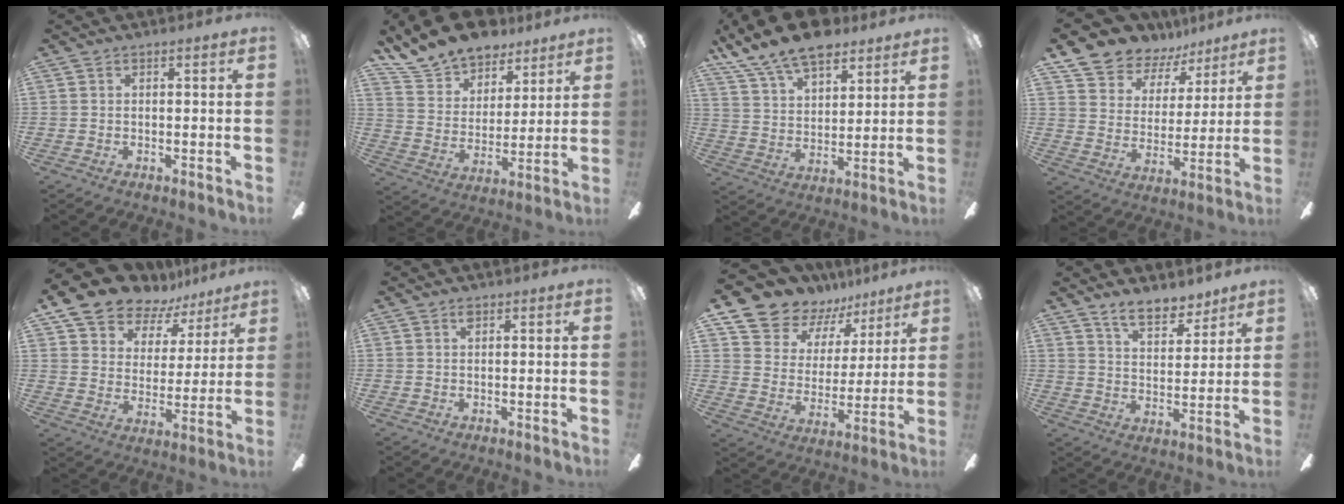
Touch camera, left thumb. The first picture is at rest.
{"total": 13.4, "force": [12.0, 5.6, 2.1], "torque": [-0.070, -0.090, 0.227]}
{"total": 14.2, "force": [10.9, 6.1, 6.8], "torque": [-0.130, -0.057, 0.198]}
{"total": 10.7, "force": [9.3, 5.1, 1.2], "torque": [-0.043, -0.079, 0.175]}
{"total": 12.6, "force": [11.1, 5.4, 2.5], "torque": [-0.067, -0.089, 0.206]}
{"total": 1.0, "force": [0.7, 0.3, 0.7], "torque": [-0.016, 0.003, 0.011]}
{"total": 10.8, "force": [9.6, 5.1, 0.4], "torque": [-0.037, -0.090, 0.179]}
{"total": 8.6, "force": [7.2, 3.3, 3.4], "torque": [-0.054, -0.037, 0.131]}